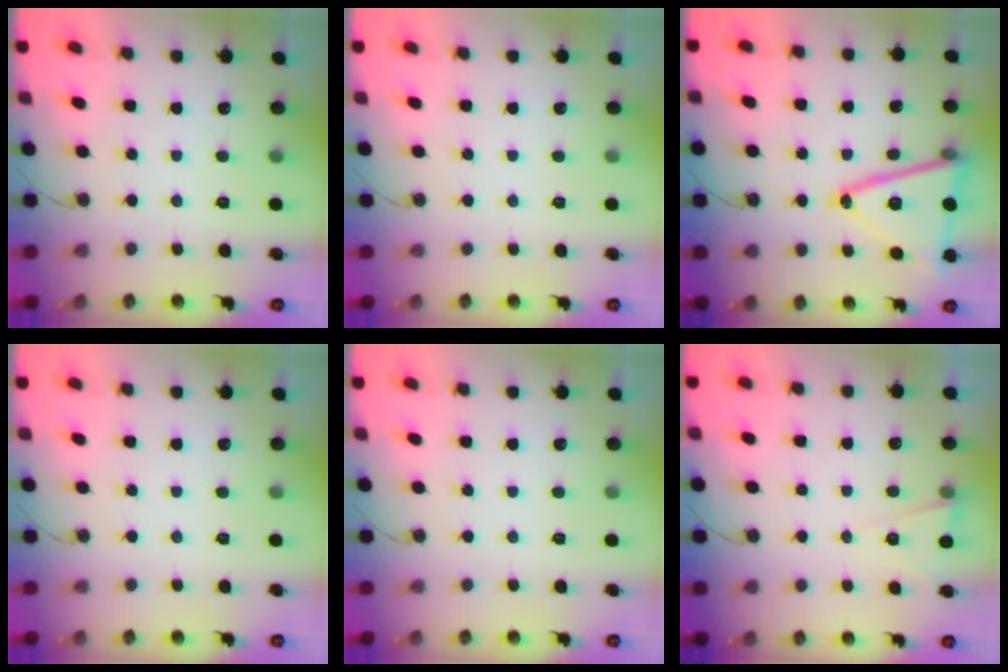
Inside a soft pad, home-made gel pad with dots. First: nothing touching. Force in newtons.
{"total": 0.0}
{"total": 19.2, "press": 18.8, "slide": 3.4}
{"total": 0.0}
{"total": 0.0}
{"total": 6.0, "press": 4.2, "slide": 4.4}